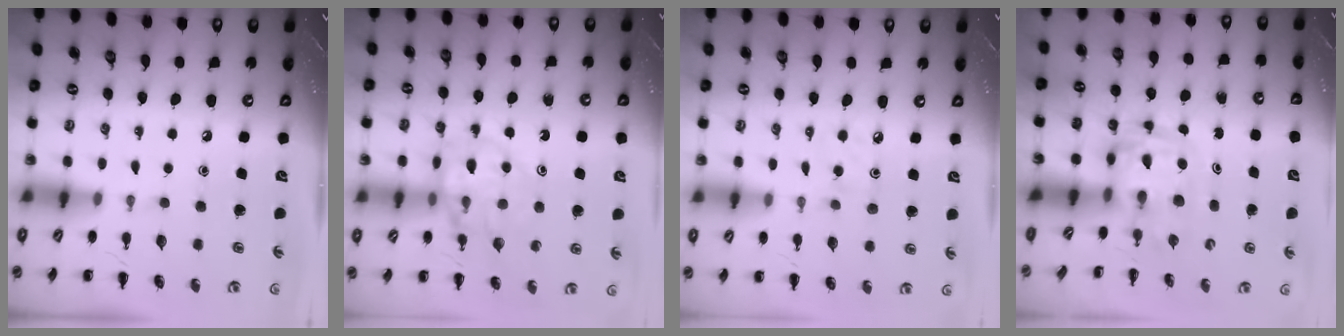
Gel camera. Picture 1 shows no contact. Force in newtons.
{"total": 13.0, "press": 12.7, "slide": 2.8}
{"total": 4.0, "press": 3.8, "slide": 1.1}
{"total": 3.0, "press": 3.0, "slide": 0.5}